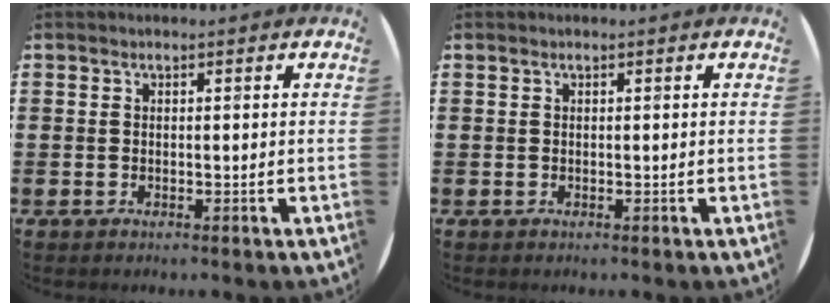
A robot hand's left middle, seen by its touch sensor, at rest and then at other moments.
{"total": 0.0}